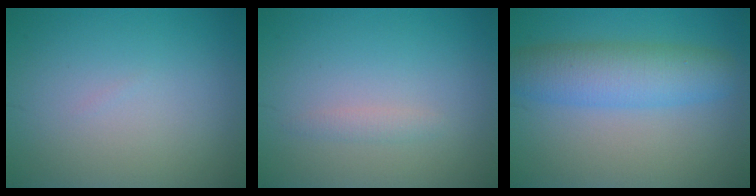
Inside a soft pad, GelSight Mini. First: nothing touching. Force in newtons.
{"total": 0.9, "press": 0.9, "slide": 0.1}
{"total": 5.7, "press": 5.7, "slide": 0.1}